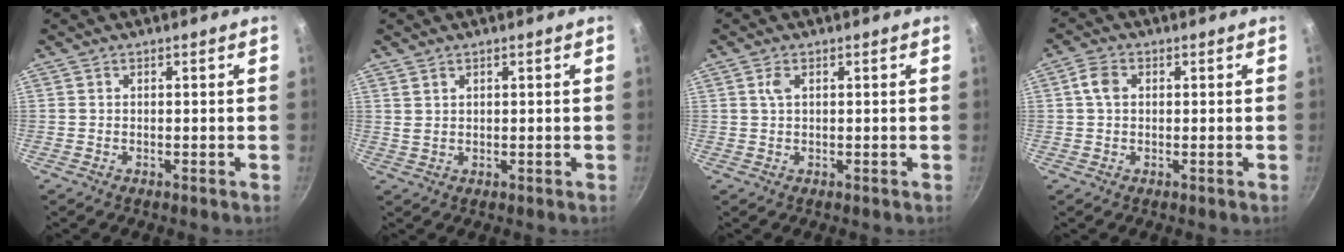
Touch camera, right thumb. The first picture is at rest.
{"total": 1.2, "force": [1.0, 0.6, 0.3], "torque": [-0.005, -0.006, 0.020]}
{"total": 1.7, "force": [0.6, 0.8, 1.4], "torque": [-0.029, -0.001, 0.012]}
{"total": 3.4, "force": [0.5, 2.5, 2.3], "torque": [-0.044, 0.006, 0.004]}